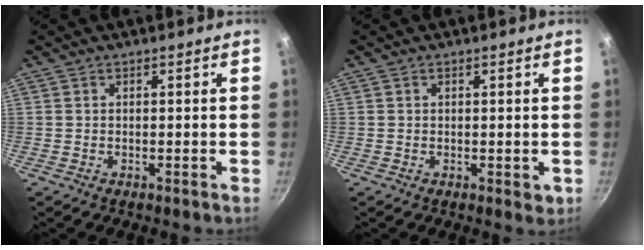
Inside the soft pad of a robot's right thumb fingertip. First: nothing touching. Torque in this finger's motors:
{"motor_torque": [0.10, 0.33, -0.16, 0.10, 0.11]}